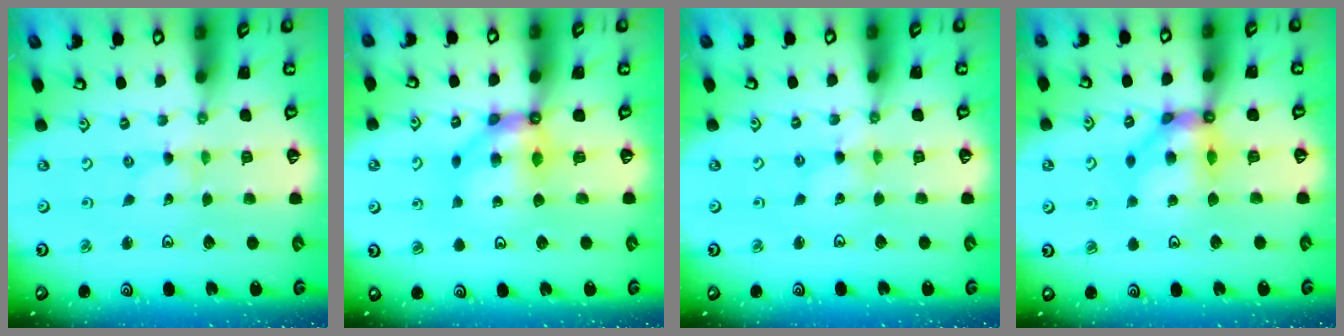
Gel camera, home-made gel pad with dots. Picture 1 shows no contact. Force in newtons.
{"total": 7.8, "press": 7.7, "slide": 0.6}
{"total": 1.6, "press": 1.5, "slide": 0.2}
{"total": 10.3, "press": 10.3, "slide": 1.0}